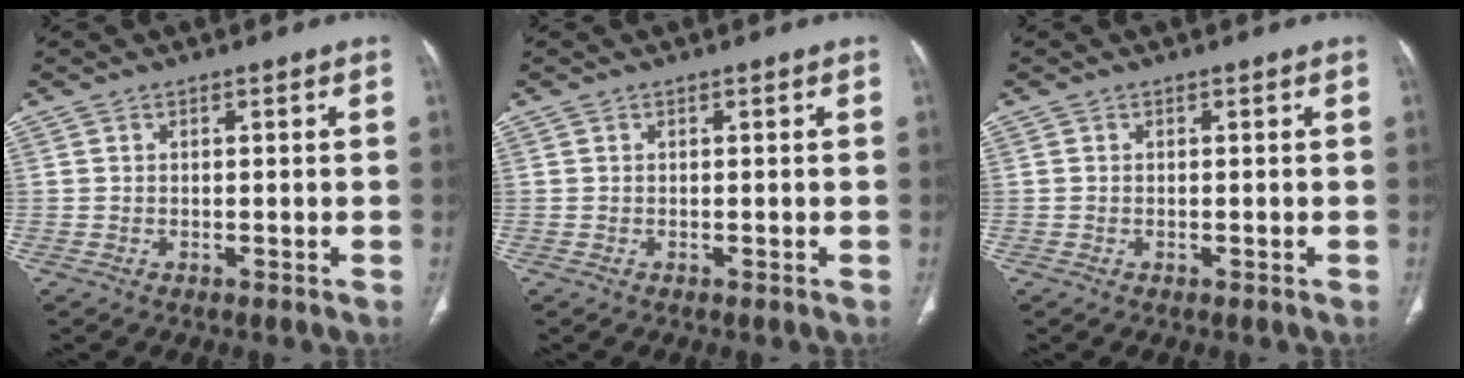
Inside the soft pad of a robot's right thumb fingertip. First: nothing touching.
{"total": 0.0}
{"total": 0.0}